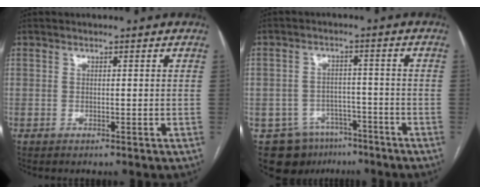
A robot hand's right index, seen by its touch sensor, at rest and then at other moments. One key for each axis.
{"total": 10.1, "fx": -6.5, "fy": 7.4, "fz": 2.4, "tx": -0.042, "ty": 0.019, "tz": -0.090}